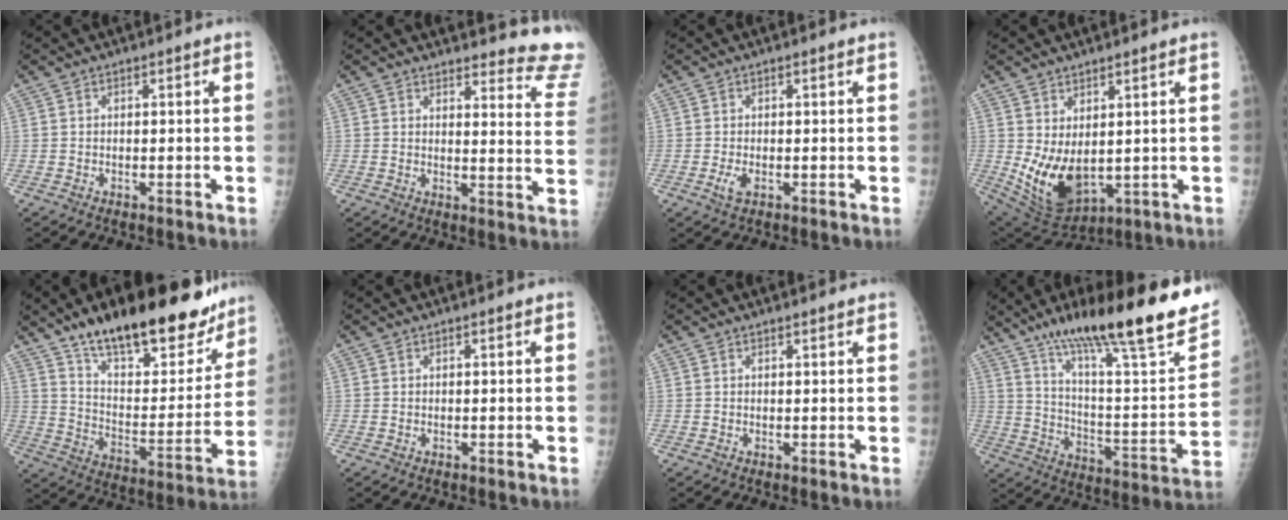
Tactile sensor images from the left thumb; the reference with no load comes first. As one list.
[{"total": 14.3, "force": [14.0, 2.1, 1.8], "torque": [0.022, -0.150, 0.124]}, {"total": 2.1, "force": [-0.3, 0.9, 1.8], "torque": [-0.042, -0.003, -0.001]}, {"total": 10.9, "force": [1.3, 6.0, 9.0], "torque": [-0.147, -0.031, 0.052]}, {"total": 28.0, "force": [20.3, 10.4, 16.3], "torque": [-0.201, -0.082, 0.309]}, {"total": 0.0}, {"total": 1.0, "force": [0.9, 0.1, 0.3], "torque": [-0.003, -0.001, 0.015]}, {"total": 31.0, "force": [20.4, 6.0, 22.5], "torque": [-0.324, -0.049, 0.318]}]